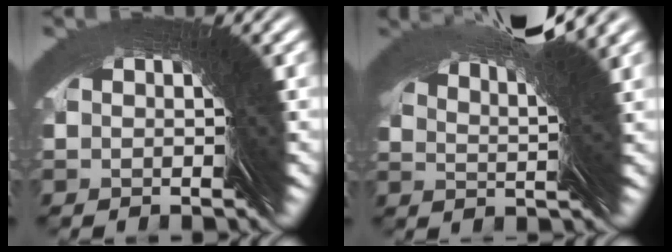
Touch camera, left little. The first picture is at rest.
{"total": 6.8, "force": [5.1, -4.2, 1.6], "torque": [-0.027, 0.058, 0.071]}